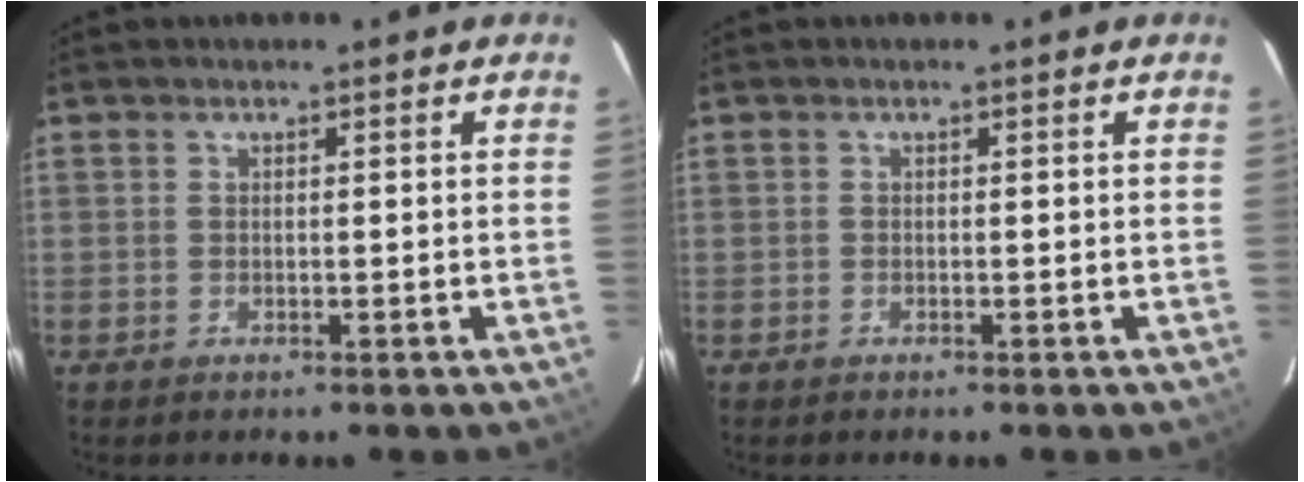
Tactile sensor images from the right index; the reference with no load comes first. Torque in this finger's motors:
{"motor_torque": [-0.01, 0.00, 0.00, -0.02]}